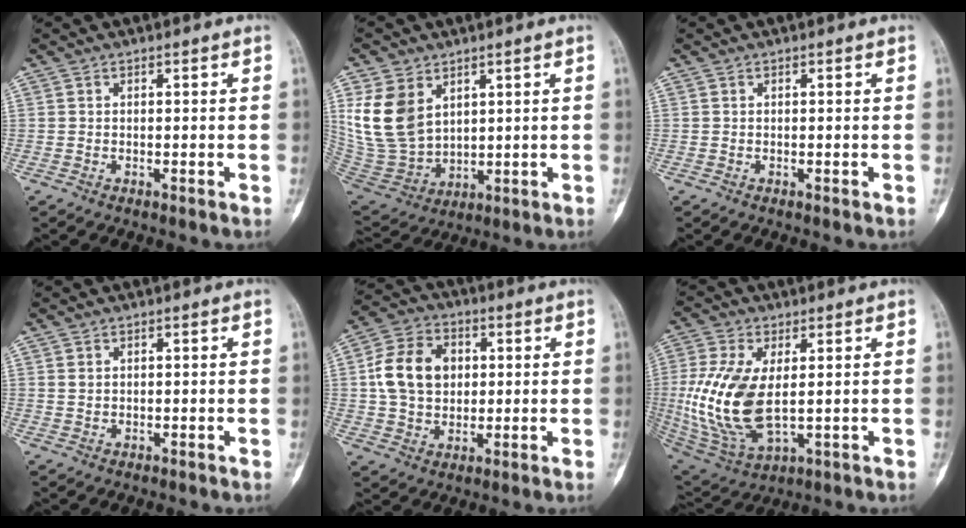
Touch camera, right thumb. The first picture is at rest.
{"total": 13.2, "force": [5.0, 9.3, 7.9], "torque": [-0.142, -0.022, 0.123]}
{"total": 0.0}
{"total": 1.0, "force": [0.4, 0.7, 0.5], "torque": [-0.005, -0.001, 0.008]}
{"total": 12.4, "force": [1.7, 9.6, 7.6], "torque": [-0.114, 0.008, 0.027]}
{"total": 16.4, "force": [0.4, 8.4, 14.1], "torque": [-0.306, -0.012, 0.024]}